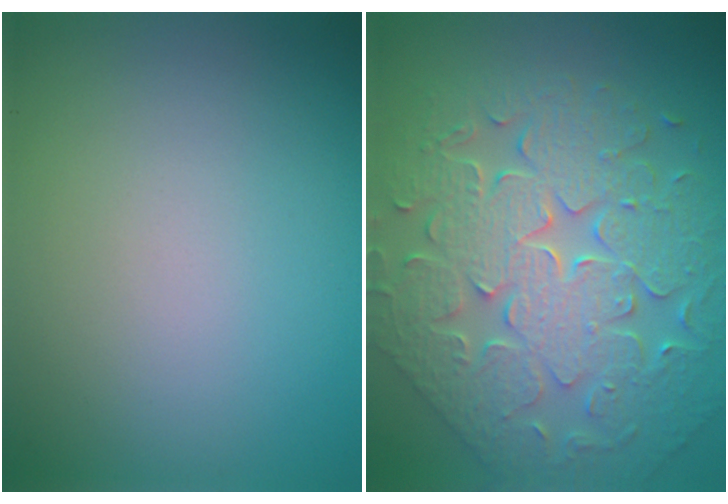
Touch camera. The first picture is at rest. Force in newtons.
{"total": 8.1, "press": 6.8, "slide": 4.4}